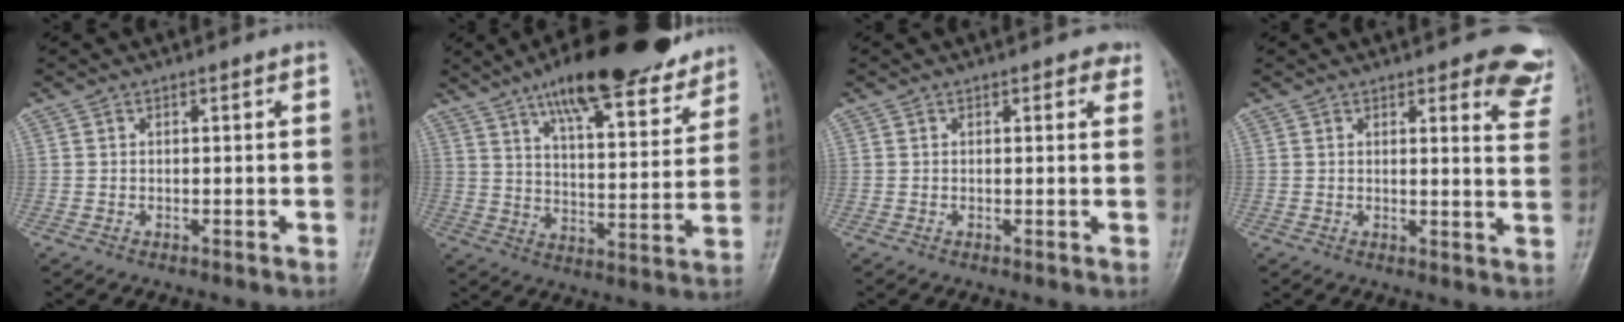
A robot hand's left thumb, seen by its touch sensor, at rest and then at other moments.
{"total": 22.4, "force": [16.4, 6.5, 13.8], "torque": [-0.166, -0.058, 0.244]}
{"total": 1.9, "force": [1.1, 1.1, 1.1], "torque": [0.003, -0.002, 0.008]}
{"total": 9.3, "force": [7.2, 3.2, 5.0], "torque": [-0.018, -0.041, 0.057]}